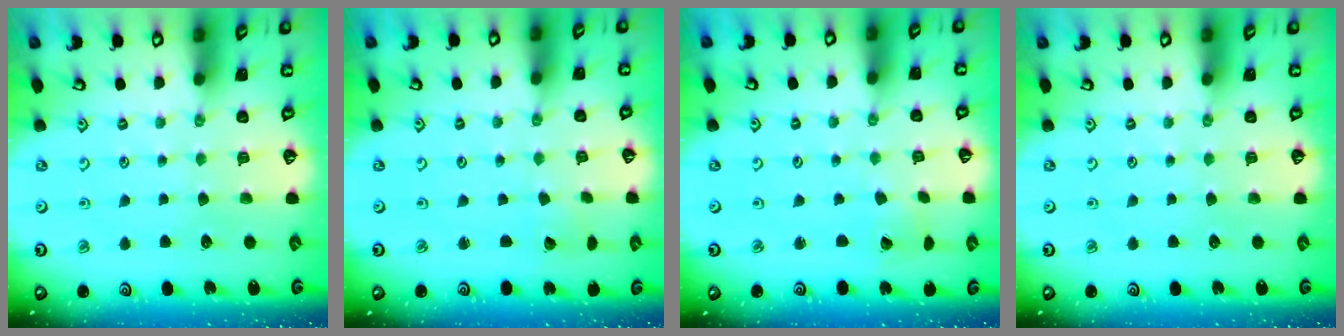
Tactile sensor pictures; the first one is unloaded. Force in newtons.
{"total": 1.7, "press": 1.7, "slide": 0.1}
{"total": 1.7, "press": 1.7, "slide": 0.1}
{"total": 0.0}